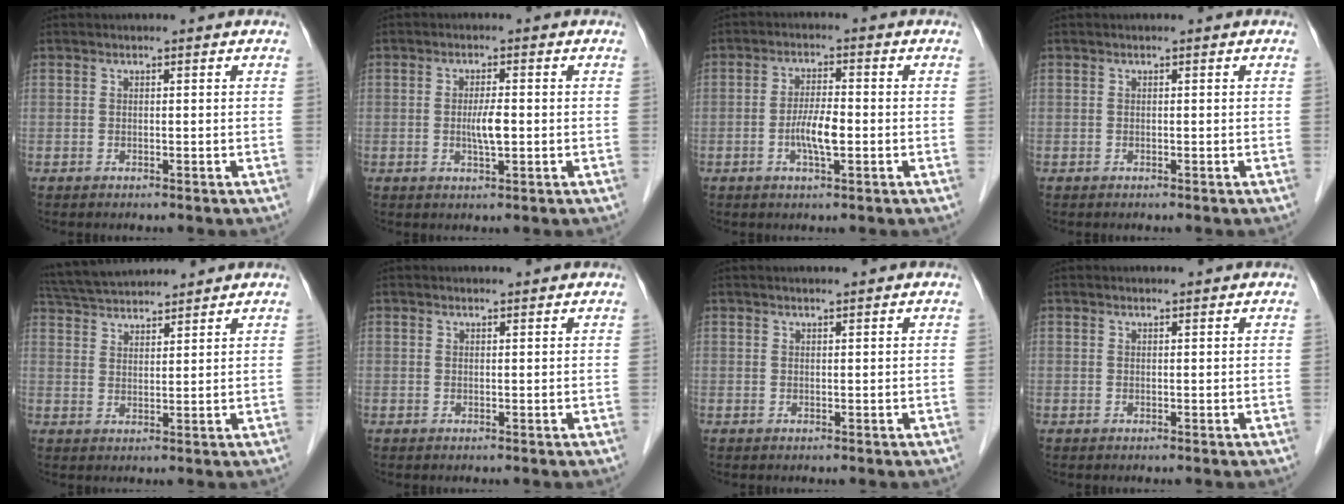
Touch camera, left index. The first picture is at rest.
{"total": 3.2, "force": [-0.3, 0.5, 3.1], "torque": [-0.061, -0.002, -0.005]}
{"total": 4.6, "force": [-1.2, 0.9, 4.4], "torque": [-0.086, -0.001, -0.022]}
{"total": 0.0}
{"total": 9.1, "force": [8.7, 0.8, 2.5], "torque": [-0.055, 0.035, 0.151]}
{"total": 1.0, "force": [1.0, 0.1, 0.1], "torque": [-0.009, 0.005, 0.016]}
{"total": 1.2, "force": [1.1, -0.1, 0.5], "torque": [-0.007, 0.008, 0.021]}
{"total": 0.7, "force": [0.7, 0.0, 0.1], "torque": [-0.007, 0.005, 0.012]}